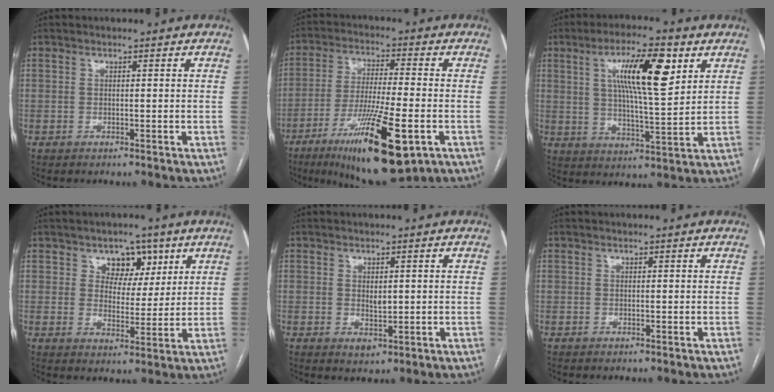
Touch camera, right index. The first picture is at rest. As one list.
[{"total": 17.5, "force": [-7.8, 2.8, 15.4], "torque": [-0.262, -0.032, -0.121]}, {"total": 12.7, "force": [4.9, 2.1, 11.5], "torque": [-0.200, 0.008, 0.082]}, {"total": 6.2, "force": [3.3, 4.4, 2.9], "torque": [-0.033, 0.010, 0.051]}, {"total": 2.4, "force": [0.1, 1.4, 2.0], "torque": [-0.033, -0.006, 0.008]}, {"total": 0.0}]